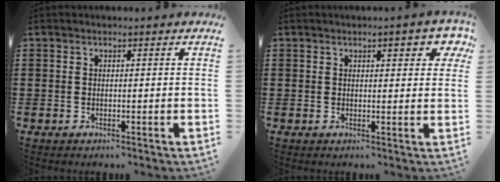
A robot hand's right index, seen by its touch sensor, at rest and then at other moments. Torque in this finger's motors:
{"motor_torque": [0.43, 0.11, 0.14, 0.01]}